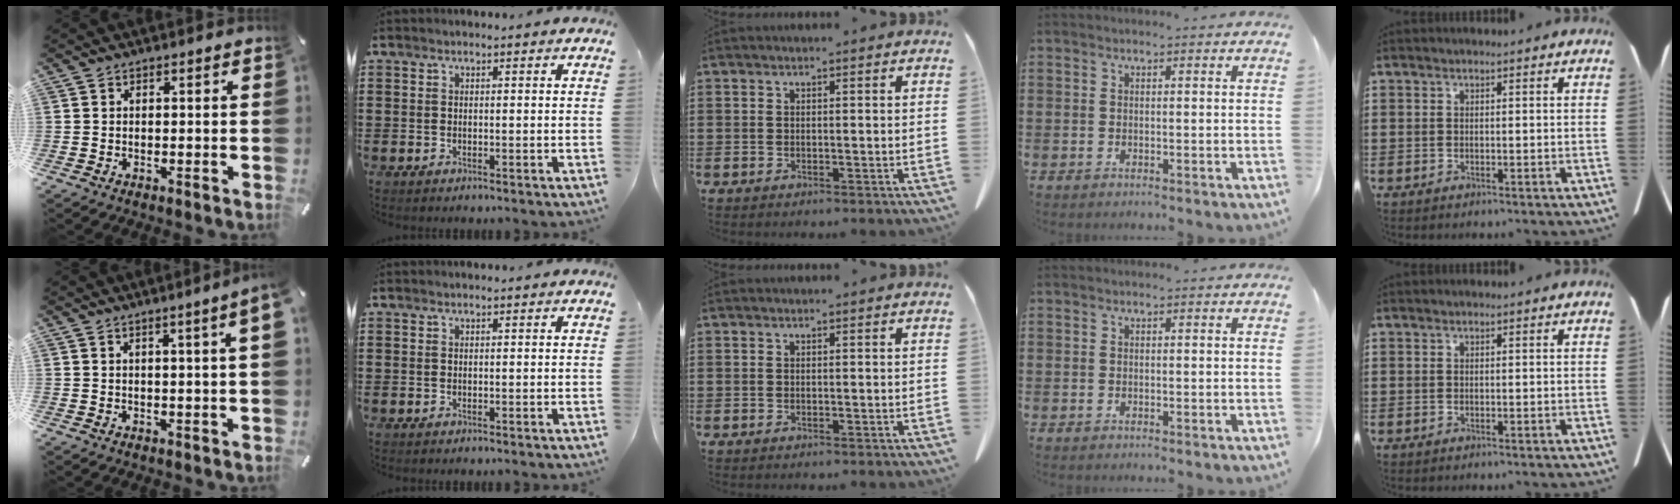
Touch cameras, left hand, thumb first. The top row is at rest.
{"thumb": {"total": 4.3, "force": [1.6, 0.0, 4.0], "torque": [-0.067, -0.004, 0.025]}}